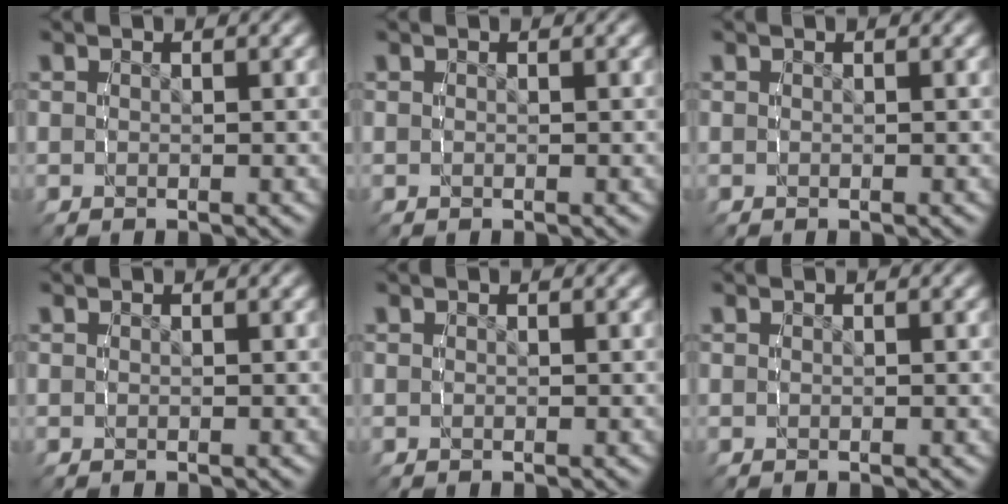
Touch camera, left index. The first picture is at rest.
{"total": 0.0}
{"total": 0.0}
{"total": 0.0}
{"total": 0.0}
{"total": 0.0}